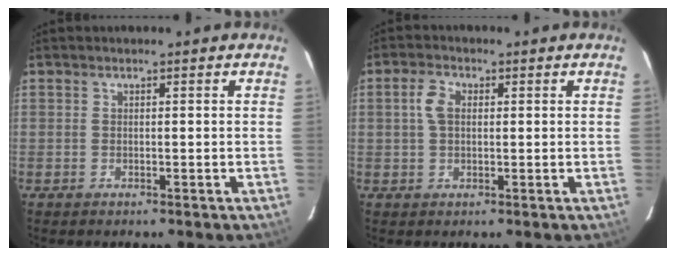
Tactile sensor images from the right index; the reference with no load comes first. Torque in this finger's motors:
{"motor_torque": [0.20, -0.04, 0.20, 0.06]}